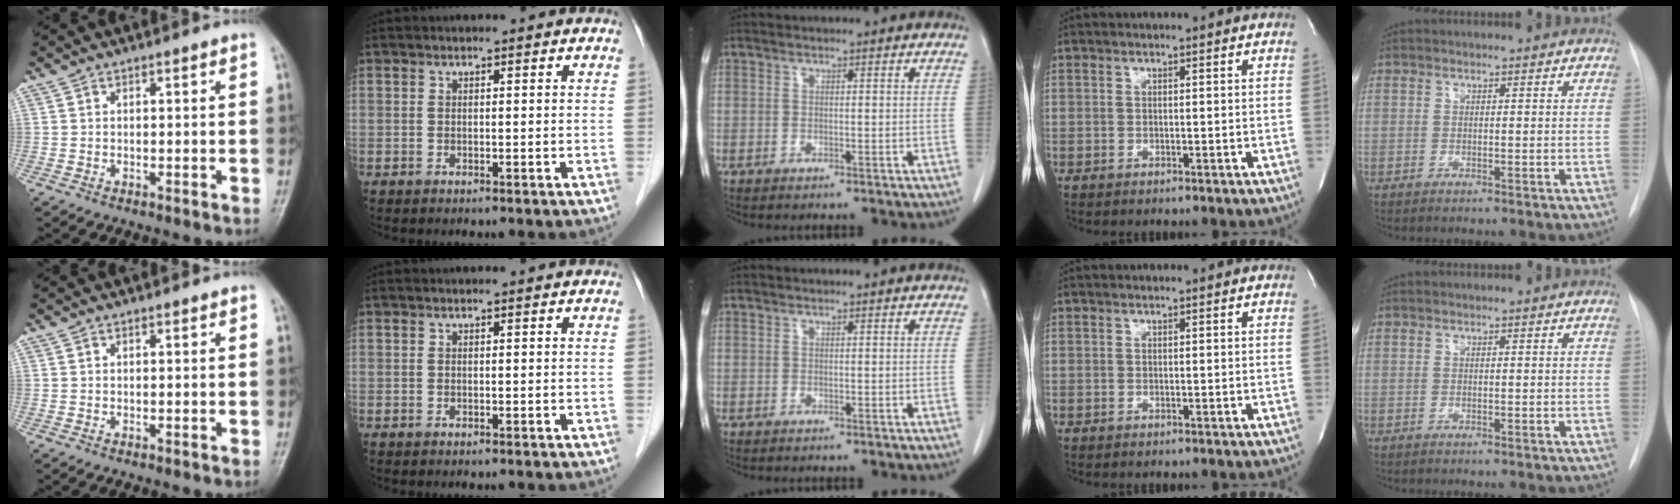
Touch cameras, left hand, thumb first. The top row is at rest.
{}